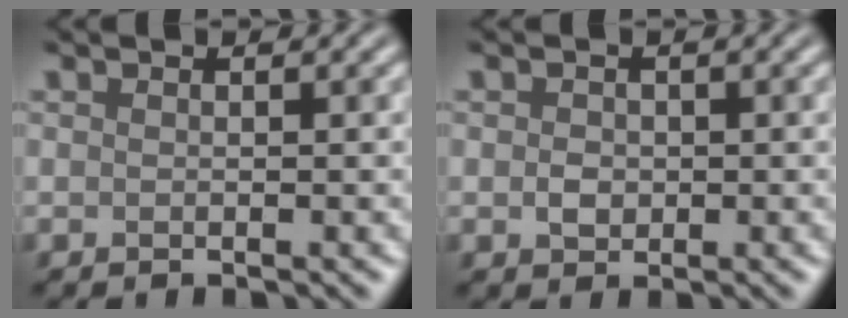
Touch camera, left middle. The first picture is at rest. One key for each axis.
{"total": 1.4, "fx": 0.0, "fy": 1.2, "fz": 0.7, "tx": -0.013, "ty": -0.003, "tz": -0.003}